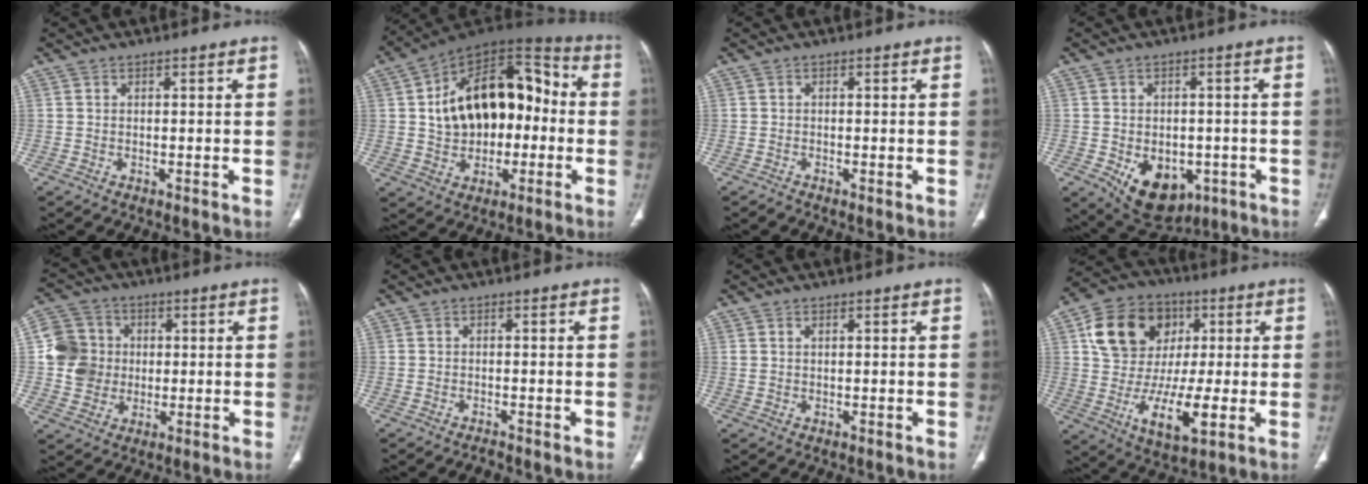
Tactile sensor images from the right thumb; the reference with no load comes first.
{"total": 22.4, "force": [0.8, 14.2, 17.2], "torque": [-0.240, 0.042, 0.013]}
{"total": 0.6, "force": [-0.4, 0.1, 0.4], "torque": [-0.008, -0.004, -0.012]}
{"total": 11.8, "force": [-4.2, 8.1, 7.5], "torque": [-0.086, 0.004, -0.043]}
{"total": 9.9, "force": [0.2, 9.3, 3.4], "torque": [-0.045, 0.014, 0.003]}
{"total": 0.9, "force": [-0.9, 0.0, 0.2], "torque": [-0.010, 0.003, -0.016]}
{"total": 0.8, "force": [0.4, 0.4, 0.5], "torque": [-0.012, 0.007, 0.013]}
{"total": 19.0, "force": [2.3, 13.8, 12.9], "torque": [-0.194, 0.003, 0.040]}